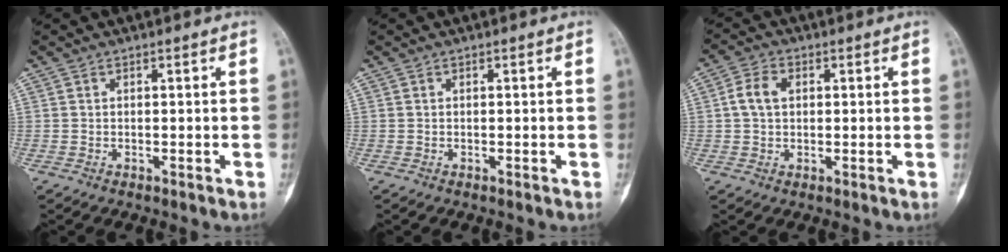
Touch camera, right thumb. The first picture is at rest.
{"total": 0.0}
{"total": 4.8, "force": [0.8, 3.4, 3.3], "torque": [-0.063, 0.011, 0.011]}